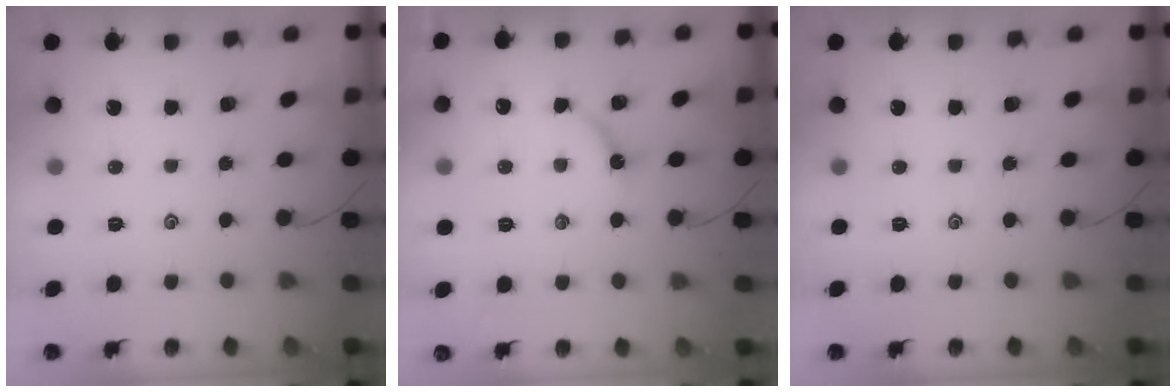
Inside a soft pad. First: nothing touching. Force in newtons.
{"total": 5.1, "press": 5.0, "slide": 0.7}
{"total": 0.0}